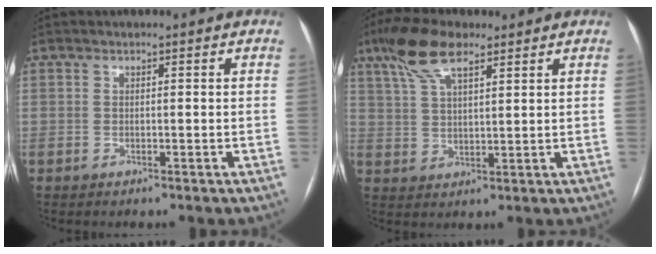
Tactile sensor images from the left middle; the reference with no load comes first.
{"total": 9.0, "force": [5.8, 2.6, 6.3], "torque": [-0.133, 0.024, 0.112]}